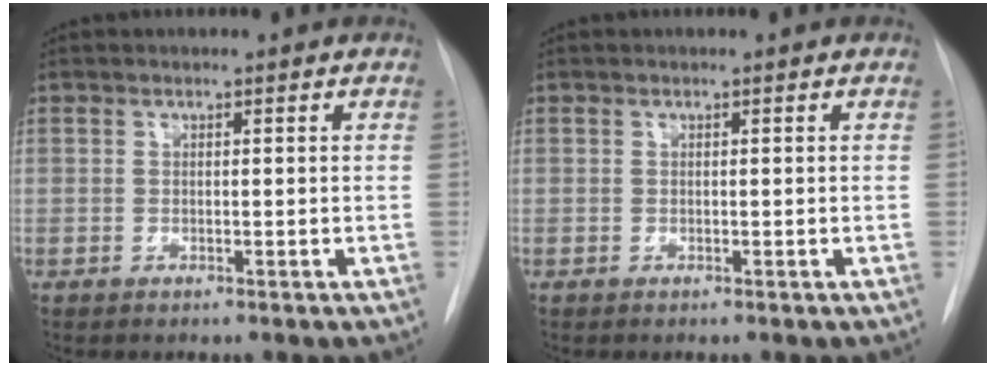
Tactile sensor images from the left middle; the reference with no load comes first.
{"total": 0.0}